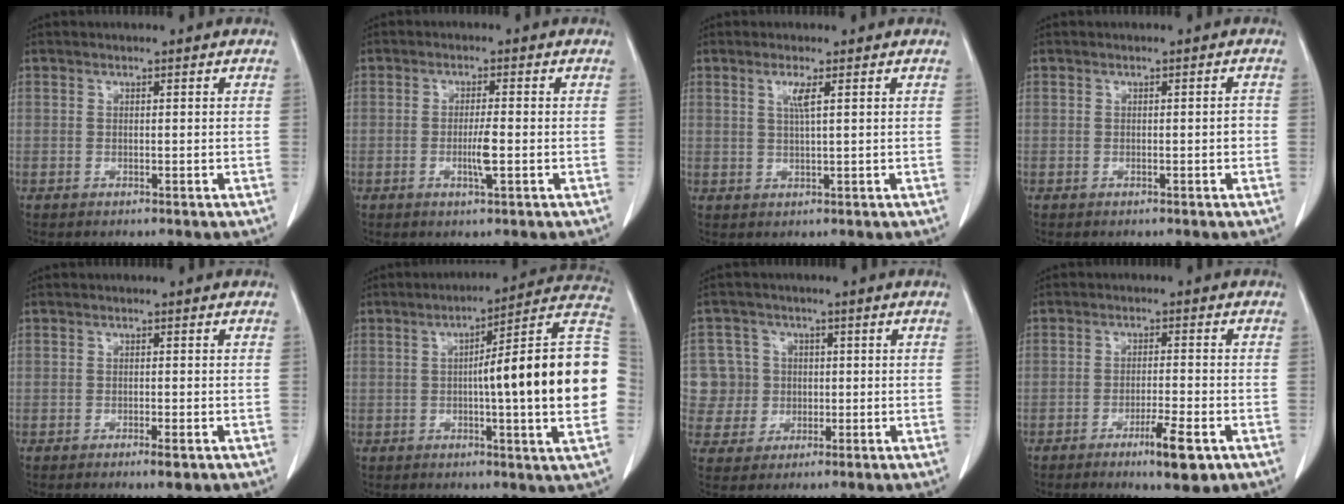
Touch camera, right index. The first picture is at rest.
{"total": 3.3, "force": [-0.9, 0.0, 3.1], "torque": [-0.061, -0.004, -0.017]}
{"total": 2.4, "force": [1.0, -0.2, 2.2], "torque": [-0.048, -0.001, 0.019]}
{"total": 1.1, "force": [-0.4, 0.1, 1.0], "torque": [-0.009, 0.002, -0.005]}
{"total": 1.7, "force": [-1.0, 0.3, 1.4], "torque": [-0.023, -0.002, -0.012]}
{"total": 21.1, "force": [-0.2, 0.5, 21.1], "torque": [-0.207, 0.036, -0.008]}
{"total": 6.6, "force": [0.2, 6.6, 0.1], "torque": [-0.001, 0.018, 0.012]}
{"total": 6.2, "force": [-3.4, 0.7, 5.1], "torque": [-0.085, -0.008, -0.049]}